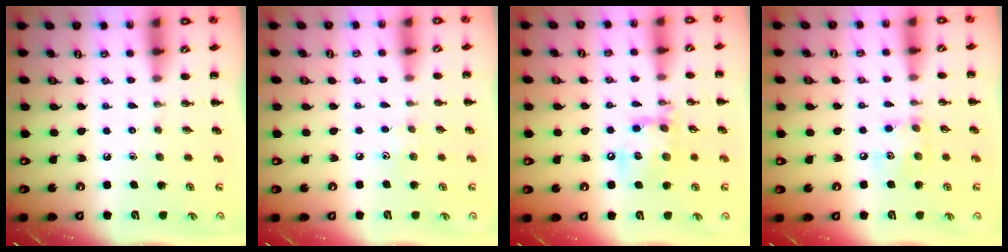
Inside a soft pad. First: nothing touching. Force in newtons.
{"total": 5.0, "press": 4.8, "slide": 1.3}
{"total": 13.7, "press": 13.5, "slide": 2.3}
{"total": 6.3, "press": 6.3, "slide": 0.4}